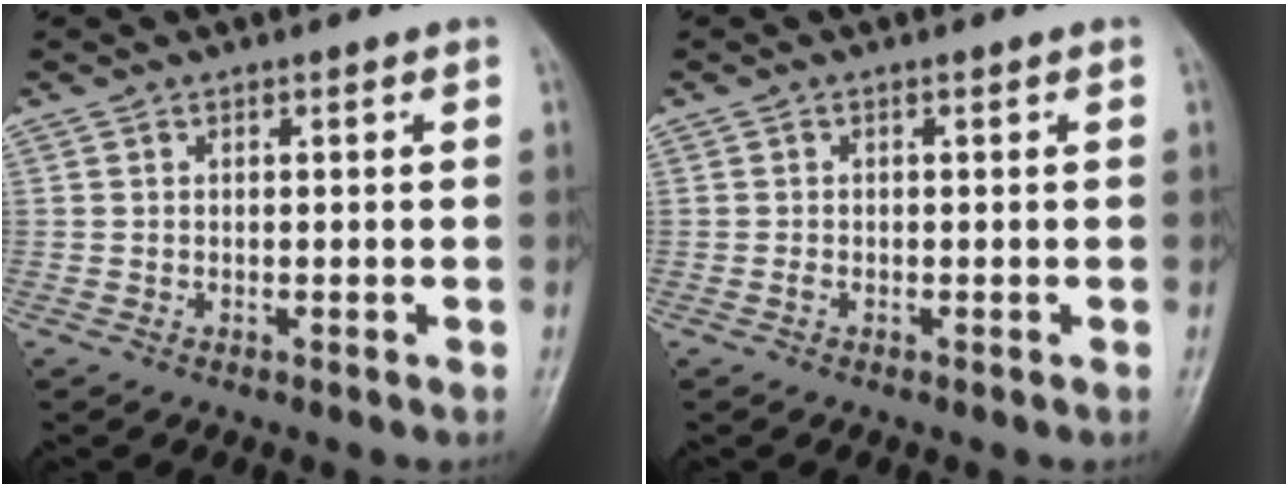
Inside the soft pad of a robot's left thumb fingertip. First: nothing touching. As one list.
[{"total": 0.7, "force": [-0.1, 0.3, 0.6], "torque": [-0.009, 0.000, -0.003]}]